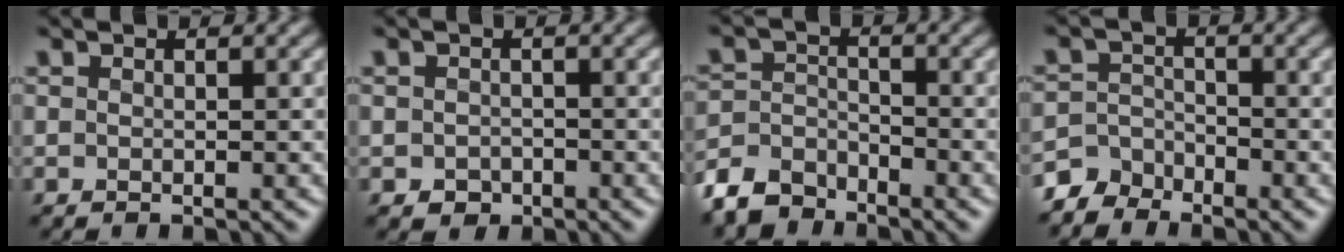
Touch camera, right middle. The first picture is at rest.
{"total": 1.1, "force": [-0.7, 0.9, 0.1], "torque": [-0.003, -0.002, -0.014]}
{"total": 4.1, "force": [-3.7, 1.6, 0.6], "torque": [-0.015, -0.005, -0.079]}
{"total": 2.8, "force": [-2.6, 1.1, -0.3], "torque": [0.009, 0.003, -0.055]}